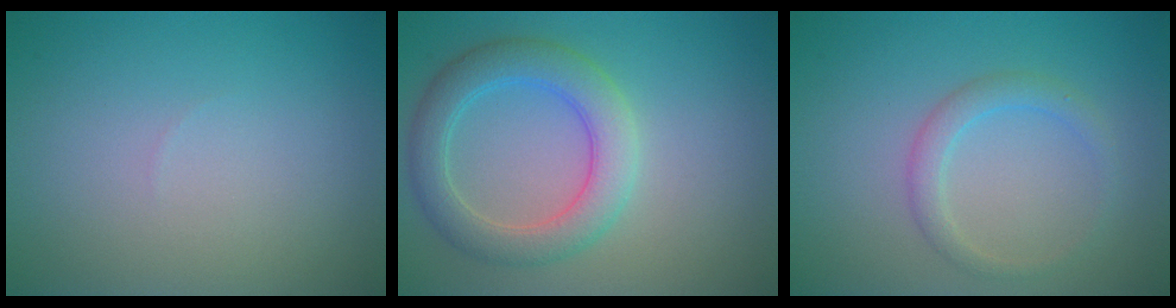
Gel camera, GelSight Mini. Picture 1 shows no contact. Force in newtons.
{"total": 4.8, "press": 4.8, "slide": 0.2}
{"total": 2.0, "press": 2.0, "slide": 0.0}